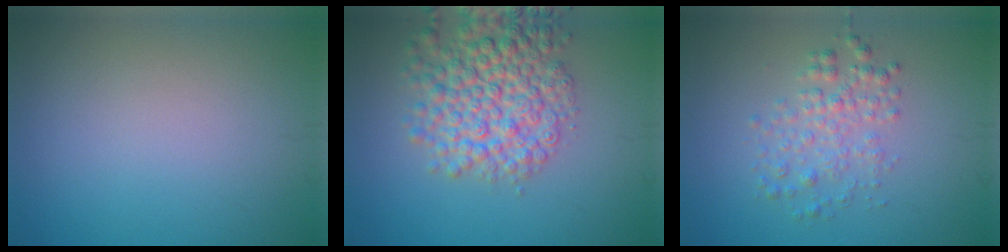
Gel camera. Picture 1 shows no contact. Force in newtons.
{"total": 7.0, "press": 7.0, "slide": 0.2}
{"total": 2.7, "press": 2.7, "slide": 0.0}